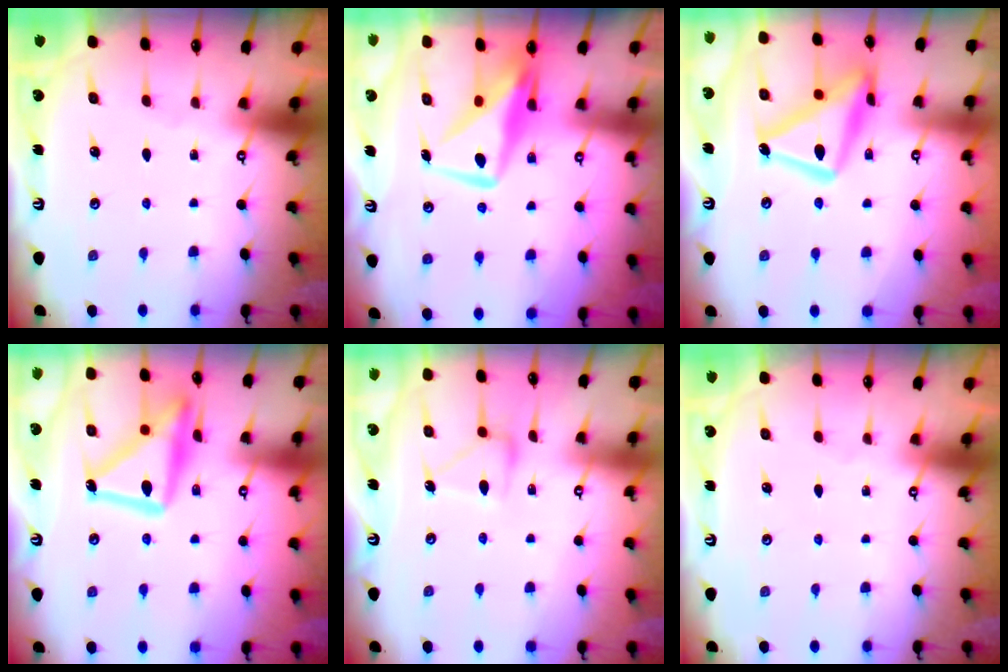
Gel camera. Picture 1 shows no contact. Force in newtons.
{"total": 11.0, "press": 10.9, "slide": 1.0}
{"total": 16.9, "press": 16.8, "slide": 1.2}
{"total": 19.2, "press": 19.1, "slide": 1.3}
{"total": 13.3, "press": 13.2, "slide": 0.6}
{"total": 0.0}